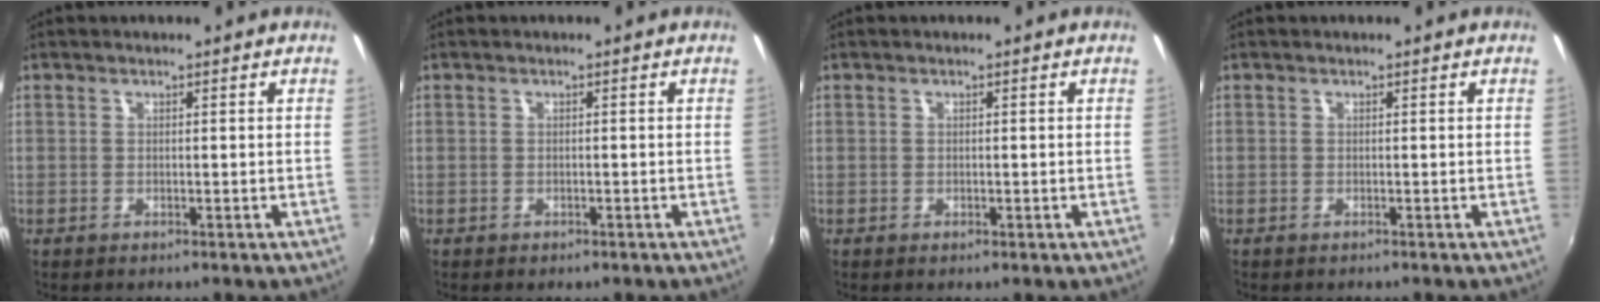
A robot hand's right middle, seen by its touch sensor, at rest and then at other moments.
{"total": 1.2, "force": [-0.8, 0.8, 0.4], "torque": [-0.010, -0.005, -0.012]}
{"total": 0.8, "force": [-0.3, 0.5, 0.5], "torque": [-0.006, -0.004, -0.006]}
{"total": 0.0}